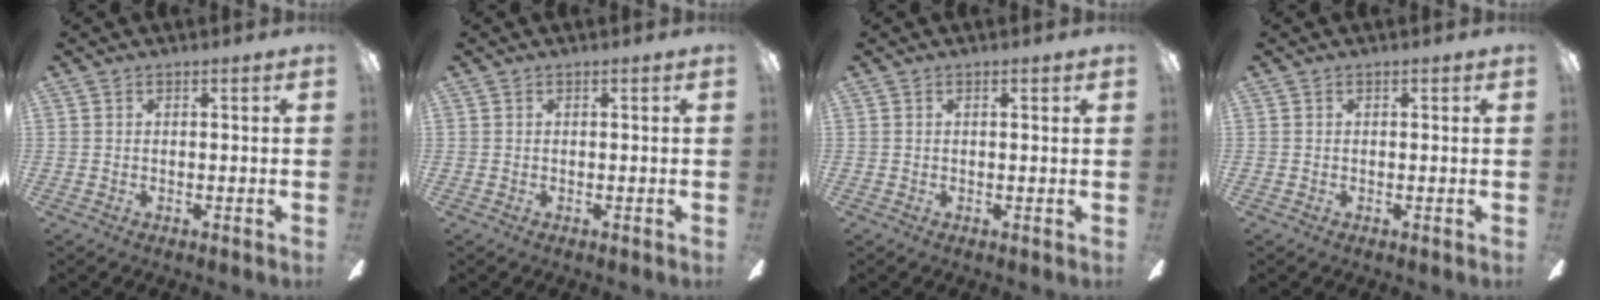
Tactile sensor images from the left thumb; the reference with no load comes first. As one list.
[{"total": 0.0}, {"total": 0.9, "force": [0.3, 0.2, 0.8], "torque": [-0.018, 0.002, 0.005]}, {"total": 0.0}]